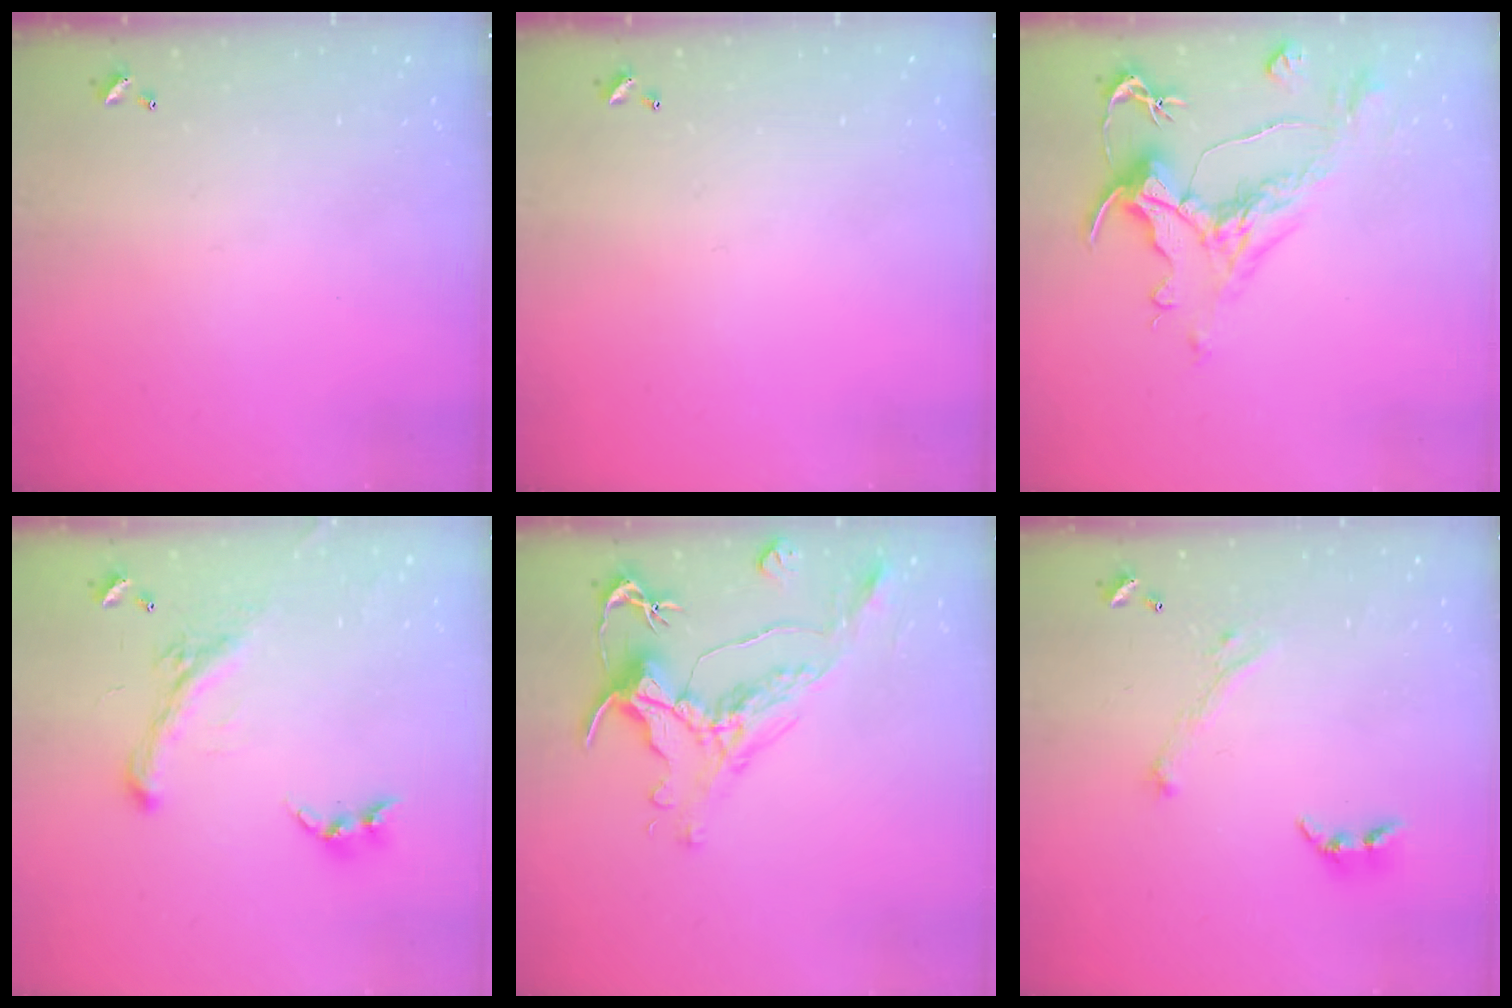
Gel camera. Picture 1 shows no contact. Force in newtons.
{"total": 0.0}
{"total": 1.8, "press": 1.1, "slide": 1.4}
{"total": 2.5, "press": 2.0, "slide": 1.4}
{"total": 1.6, "press": 0.9, "slide": 1.3}
{"total": 2.9, "press": 2.8, "slide": 0.8}